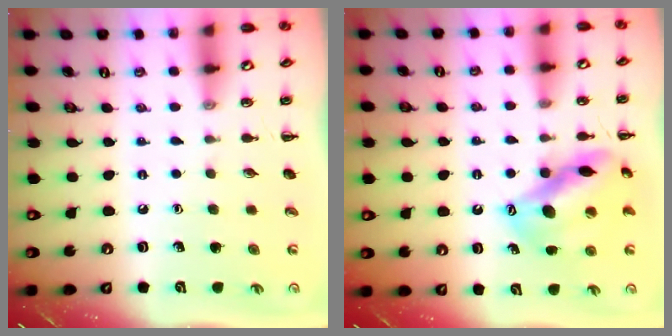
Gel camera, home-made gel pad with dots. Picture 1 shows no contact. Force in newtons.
{"total": 14.6, "press": 14.1, "slide": 3.7}